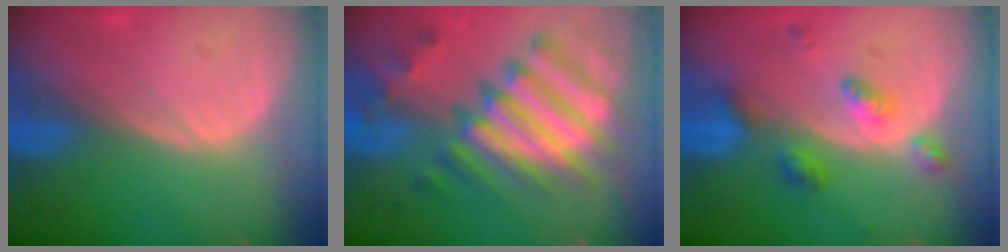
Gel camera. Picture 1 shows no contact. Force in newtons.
{"total": 12.3, "press": 10.6, "slide": 6.3}
{"total": 4.9, "press": 4.9, "slide": 0.2}